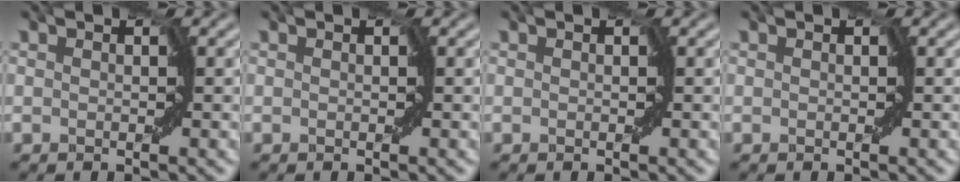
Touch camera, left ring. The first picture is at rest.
{"total": 0.0}
{"total": 0.0}
{"total": 0.0}